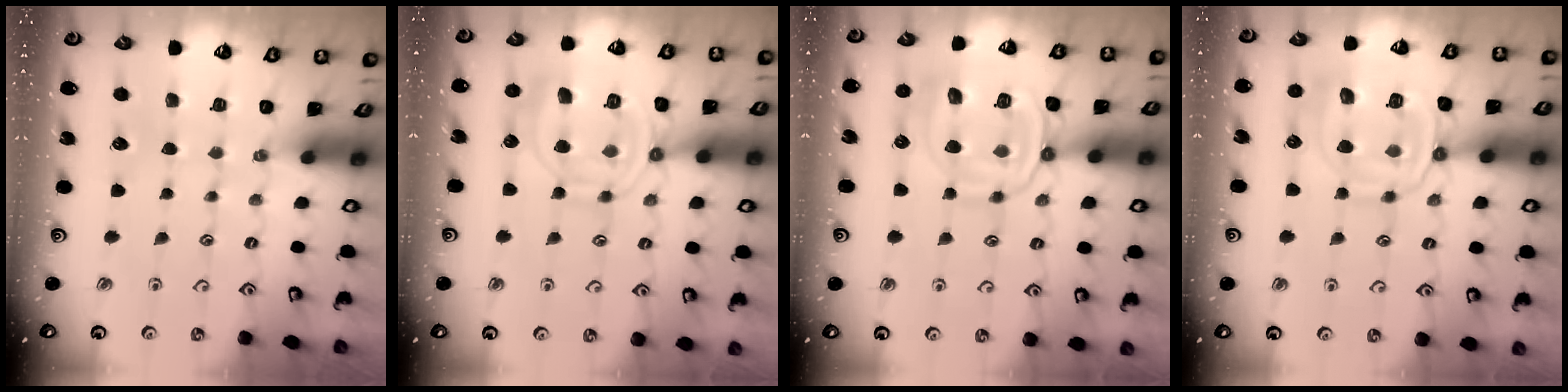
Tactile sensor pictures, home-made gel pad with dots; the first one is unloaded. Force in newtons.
{"total": 13.3, "press": 13.2, "slide": 1.2}
{"total": 14.2, "press": 14.2, "slide": 1.3}
{"total": 13.7, "press": 13.7, "slide": 1.1}